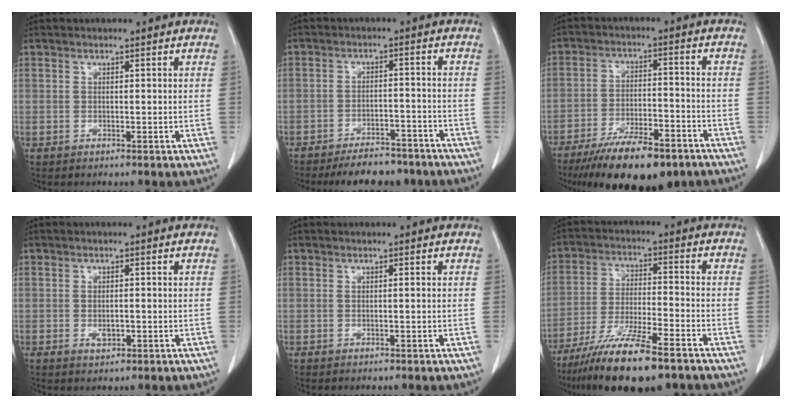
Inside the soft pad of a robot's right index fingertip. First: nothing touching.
{"total": 8.8, "force": [-7.7, 3.0, 3.2], "torque": [-0.039, -0.001, -0.109]}
{"total": 15.4, "force": [-11.5, 4.2, 9.3], "torque": [-0.144, -0.016, -0.182]}
{"total": 1.7, "force": [-0.4, 1.0, 1.3], "torque": [-0.026, -0.002, -0.003]}
{"total": 0.0}
{"total": 14.0, "force": [-10.1, 1.9, 9.5], "torque": [-0.185, -0.037, -0.175]}